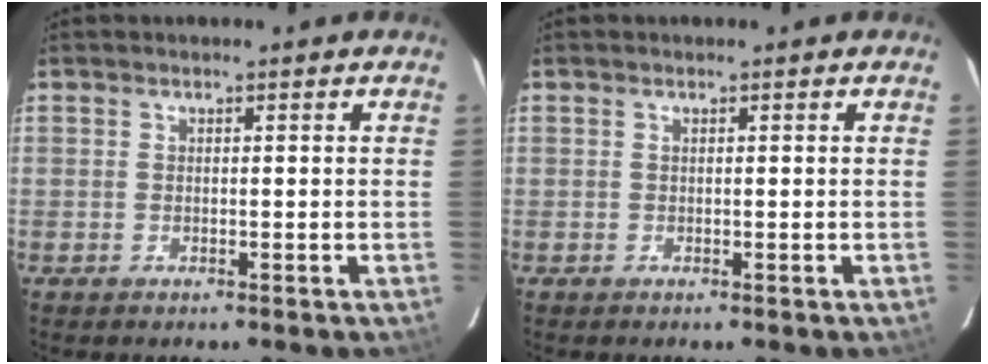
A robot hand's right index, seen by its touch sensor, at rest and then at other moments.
{"total": 0.0}